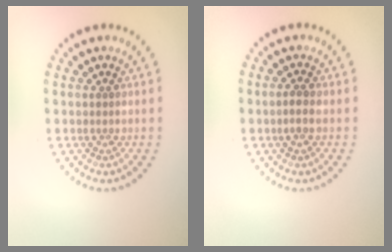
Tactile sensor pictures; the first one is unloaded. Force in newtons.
{"total": 0.9, "press": 0.8, "slide": 0.4}